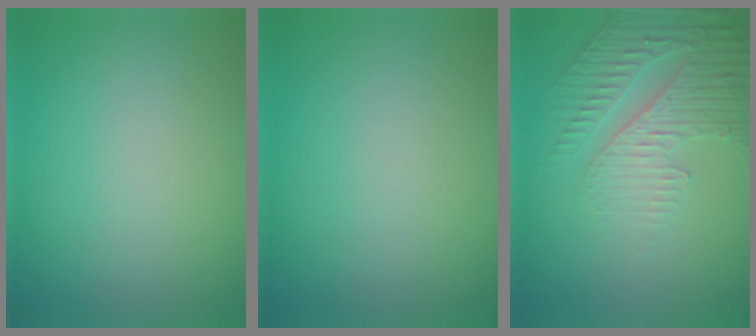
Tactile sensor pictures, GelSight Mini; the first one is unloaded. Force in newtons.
{"total": 0.0}
{"total": 5.0, "press": 3.4, "slide": 3.7}